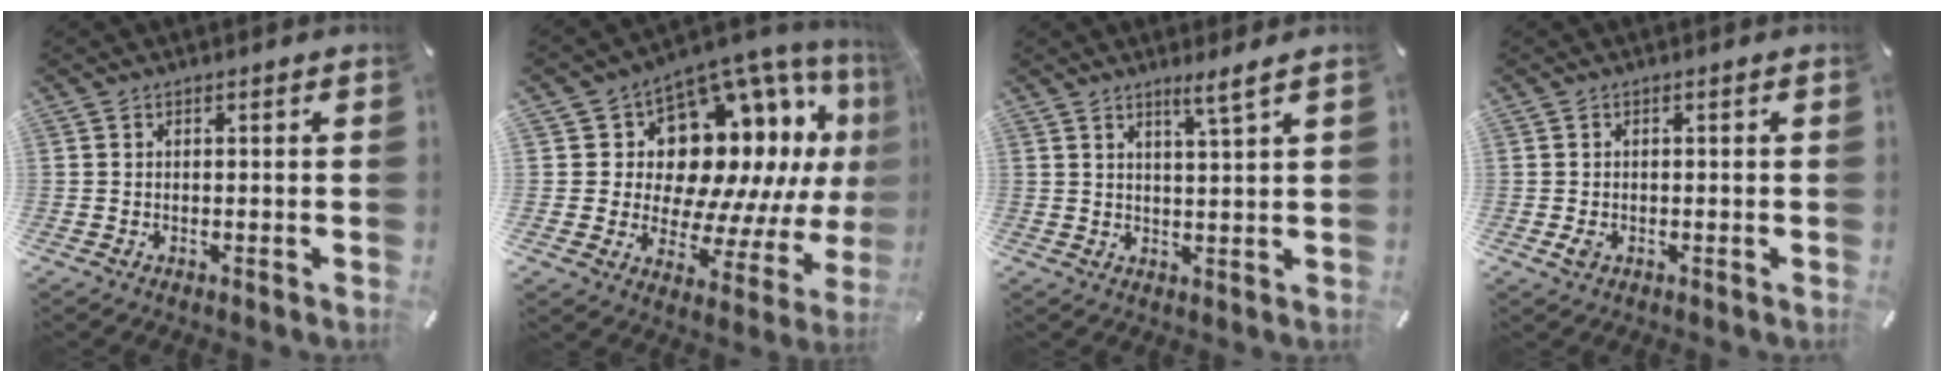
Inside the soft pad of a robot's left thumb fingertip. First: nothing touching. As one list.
[{"total": 16.4, "force": [6.8, 11.8, 9.2], "torque": [-0.137, -0.085, 0.130]}, {"total": 4.0, "force": [3.0, -0.5, 2.6], "torque": [-0.058, -0.012, 0.051]}, {"total": 1.5, "force": [-0.4, 1.0, 1.0], "torque": [-0.018, 0.002, -0.007]}]